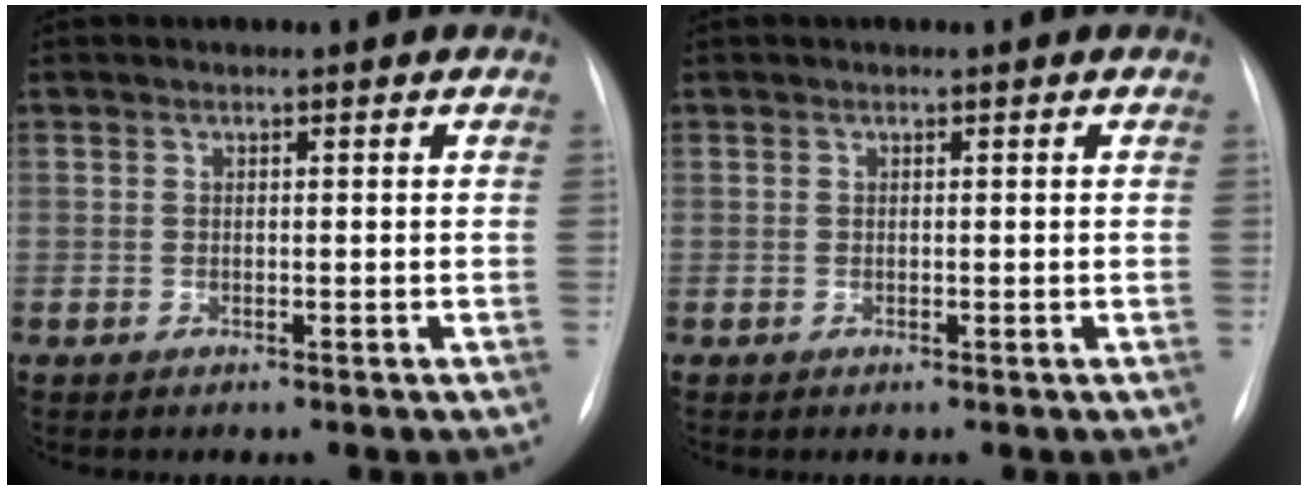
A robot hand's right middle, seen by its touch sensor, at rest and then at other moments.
{"total": 0.0}